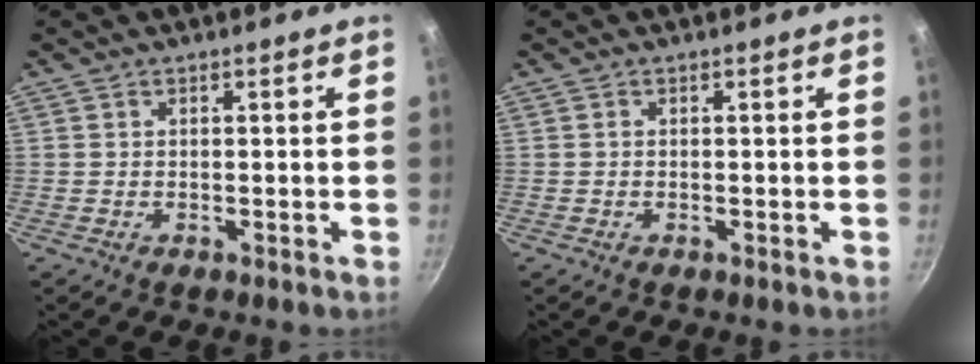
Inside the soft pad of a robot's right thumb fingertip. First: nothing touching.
{"total": 0.0}